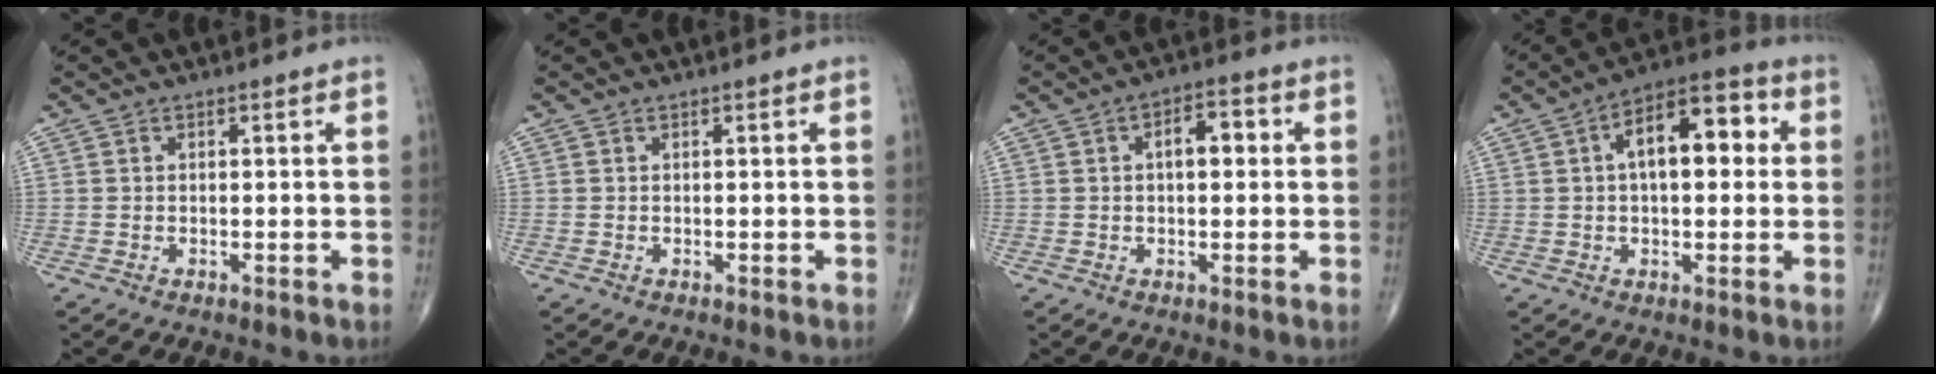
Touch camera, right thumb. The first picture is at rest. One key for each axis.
{"total": 0.0}
{"total": 5.4, "fx": 0.8, "fy": 2.8, "fz": 4.5, "tx": -0.059, "ty": 0.016, "tz": 0.006}
{"total": 13.0, "fx": 2.4, "fy": 6.5, "fz": 11.0, "tx": -0.148, "ty": 0.030, "tz": 0.028}